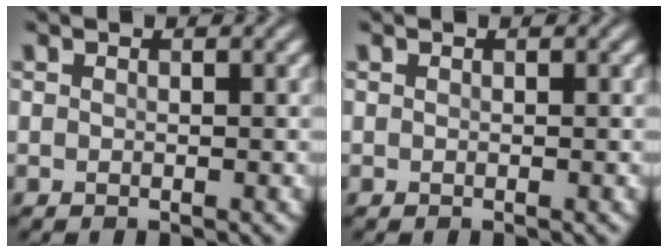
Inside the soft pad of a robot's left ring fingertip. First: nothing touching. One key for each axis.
{"total": 0.0}